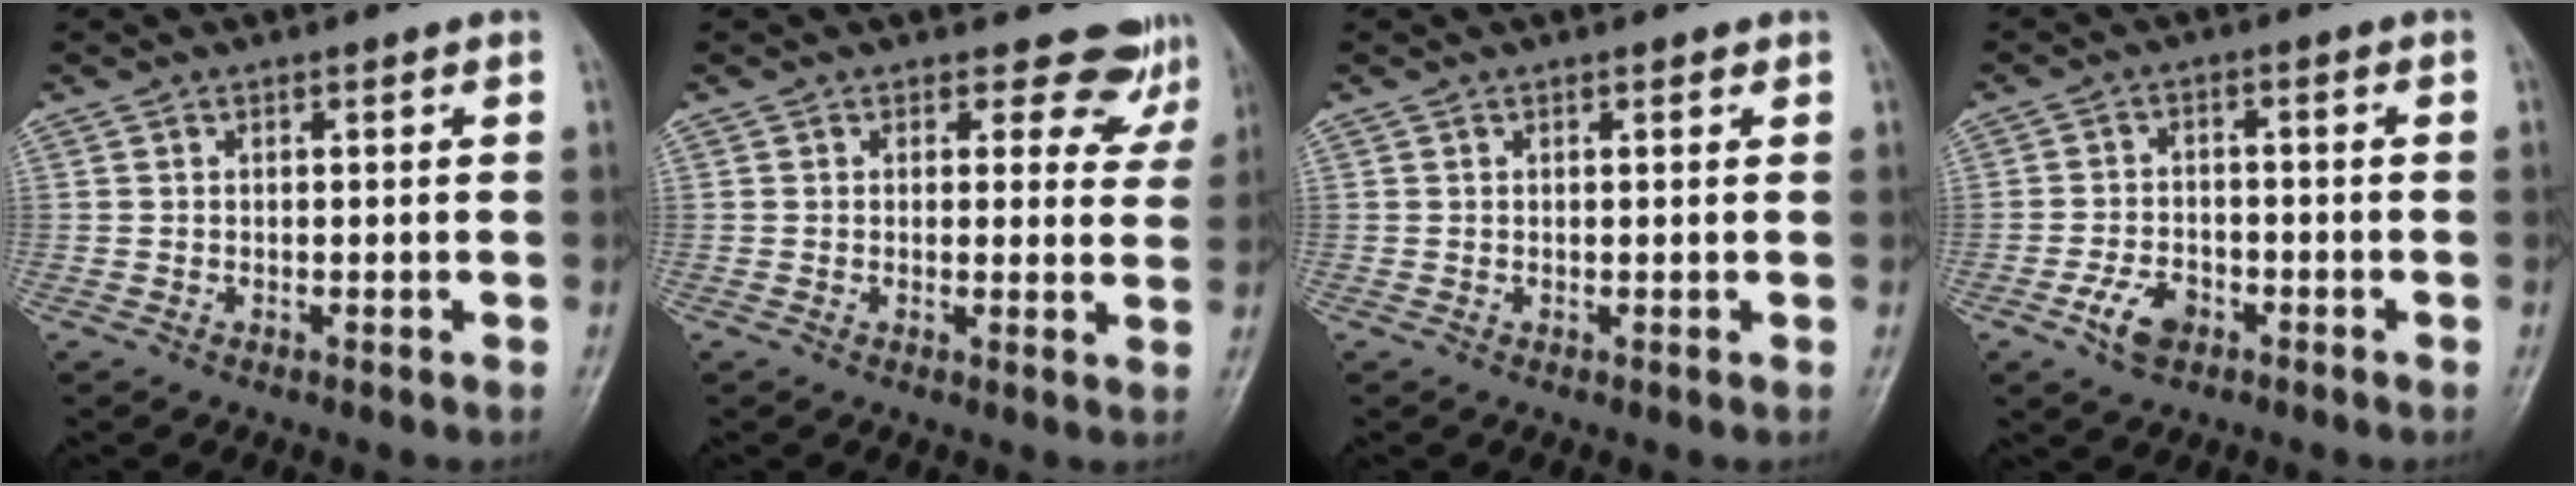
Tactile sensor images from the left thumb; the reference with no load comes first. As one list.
[{"total": 5.9, "force": [4.9, 3.2, 0.6], "torque": [0.028, -0.030, 0.037]}, {"total": 0.8, "force": [0.5, 0.3, 0.5], "torque": [-0.005, -0.002, 0.004]}, {"total": 5.5, "force": [-2.9, 3.4, 3.3], "torque": [-0.055, 0.015, -0.053]}]